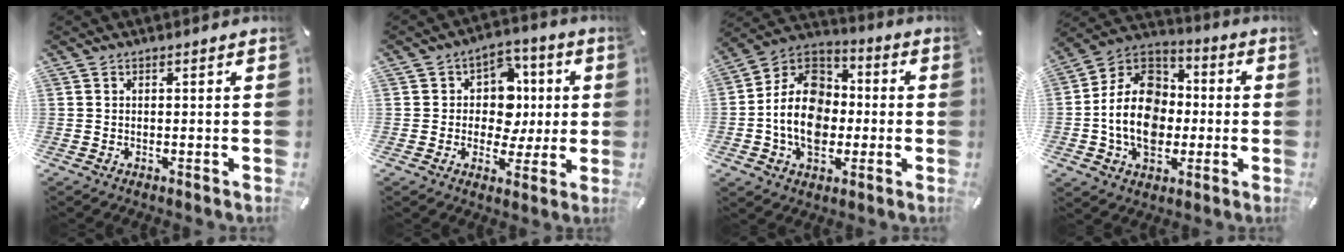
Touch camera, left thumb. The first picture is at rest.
{"total": 10.1, "force": [0.7, 9.2, 4.2], "torque": [-0.055, 0.002, 0.014]}
{"total": 14.5, "force": [-3.3, 11.6, 8.1], "torque": [-0.191, 0.015, -0.064]}
{"total": 15.9, "force": [-3.3, 12.7, 8.9], "torque": [-0.203, 0.015, -0.065]}